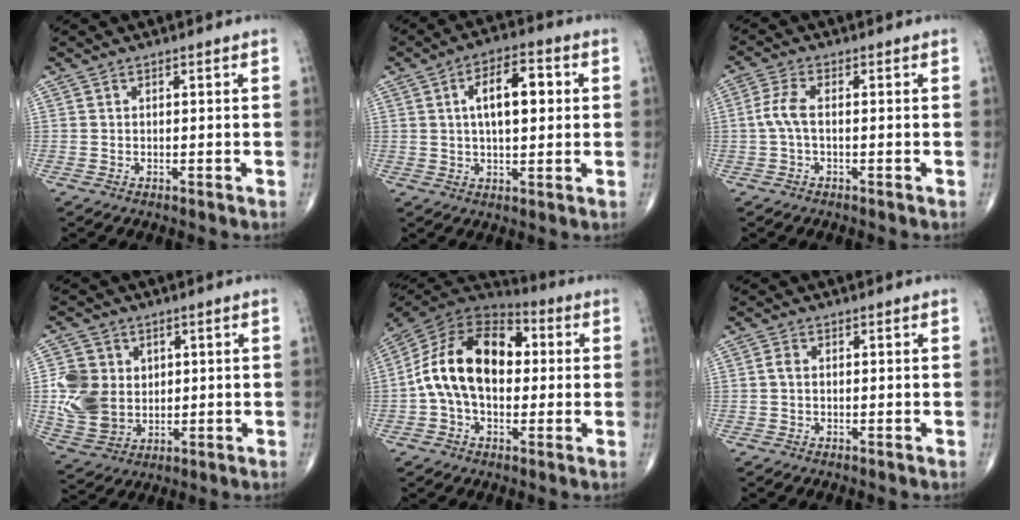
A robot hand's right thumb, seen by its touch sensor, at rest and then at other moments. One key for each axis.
{"total": 9.9, "fx": 1.8, "fy": 4.8, "fz": 8.5, "tx": -0.118, "ty": 0.013, "tz": 0.025}
{"total": 3.8, "fx": -0.5, "fy": 1.4, "fz": 3.5, "tx": -0.086, "ty": 0.006, "tz": -0.016}
{"total": 10.8, "fx": 1.3, "fy": 9.0, "fz": 5.7, "tx": -0.087, "ty": -0.009, "tz": 0.037}
{"total": 18.3, "fx": 0.9, "fy": 11.8, "fz": 13.9, "tx": -0.235, "ty": 0.040, "tz": 0.006}
{"total": 1.2, "fx": -0.1, "fy": 0.8, "fz": 0.8, "tx": -0.013, "ty": 0.001, "tz": -0.005}